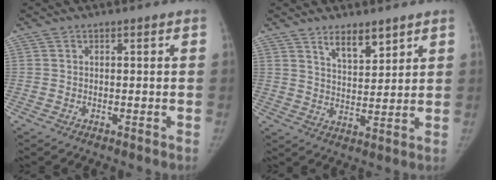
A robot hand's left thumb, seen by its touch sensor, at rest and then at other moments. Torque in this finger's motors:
{"motor_torque": [0.02, -0.16, 0.57, -0.33, 0.01]}